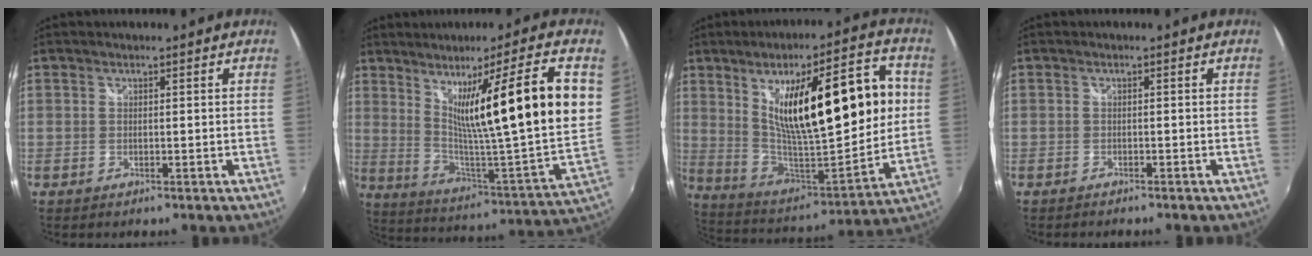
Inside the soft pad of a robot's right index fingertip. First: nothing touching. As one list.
[{"total": 23.4, "force": [8.1, 0.1, 22.0], "torque": [-0.318, -0.004, 0.141]}, {"total": 25.3, "force": [5.9, 7.0, 23.6], "torque": [-0.373, 0.004, 0.106]}, {"total": 1.5, "force": [-1.4, 0.2, 0.4], "torque": [-0.015, -0.008, -0.026]}]